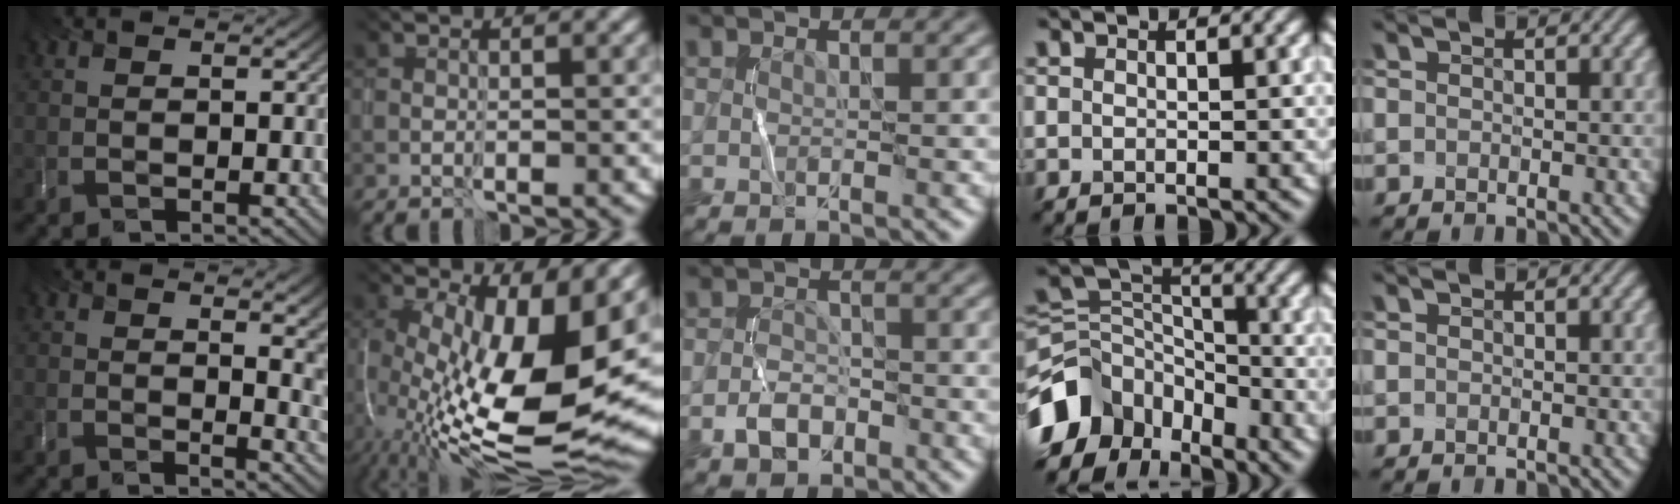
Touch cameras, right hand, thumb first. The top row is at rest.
{"thumb": {"total": 9.7, "force": [2.6, 4.3, 8.3], "torque": [-0.086, 0.020, 0.029]}, "index": {"total": 15.2, "force": [0.4, 6.9, 13.5], "torque": [-0.231, -0.018, 0.039]}, "middle": {"total": 2.2, "force": [-1.4, 1.5, 0.9], "torque": [-0.015, 0.007, -0.028]}, "ring": {"total": 9.7, "force": [-5.4, 6.7, 4.5], "torque": [-0.089, 0.008, -0.114]}}